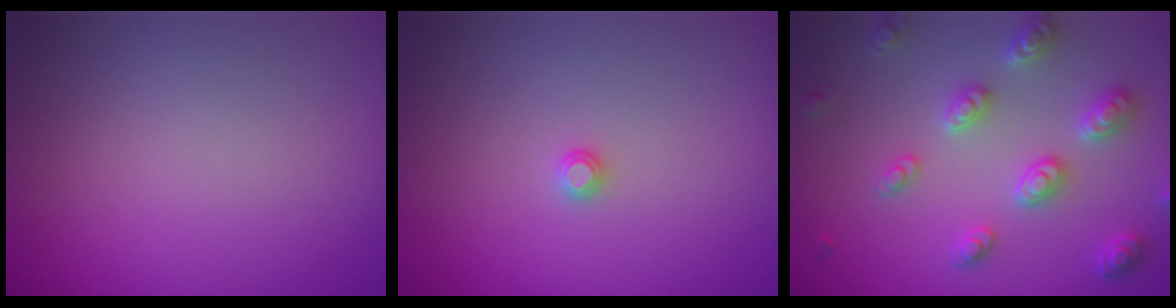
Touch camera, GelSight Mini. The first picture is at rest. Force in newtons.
{"total": 0.8, "press": 0.8, "slide": 0.1}
{"total": 3.8, "press": 3.6, "slide": 1.1}